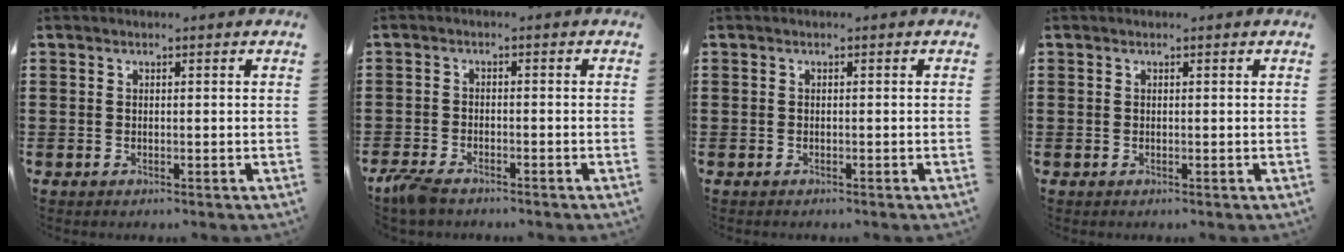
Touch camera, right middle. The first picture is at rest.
{"total": 3.0, "force": [-2.5, 0.9, 1.3], "torque": [-0.045, -0.004, -0.056]}
{"total": 0.0}
{"total": 0.0}